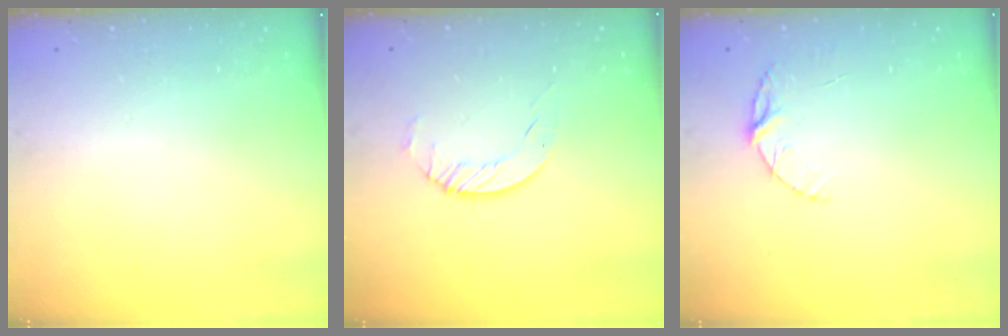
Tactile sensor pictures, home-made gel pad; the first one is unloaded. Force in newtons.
{"total": 2.5, "press": 2.5, "slide": 0.3}
{"total": 4.5, "press": 4.4, "slide": 0.4}